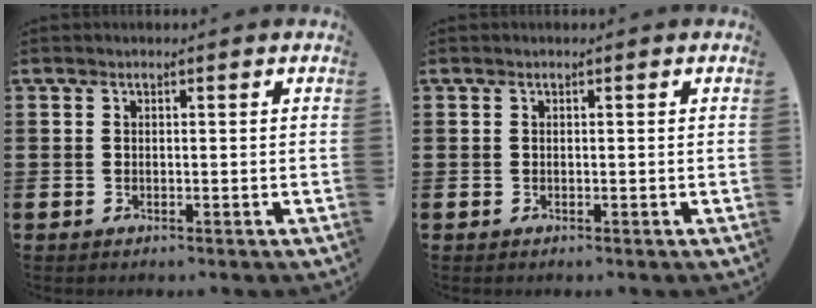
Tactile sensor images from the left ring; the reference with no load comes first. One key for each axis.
{"total": 0.0}